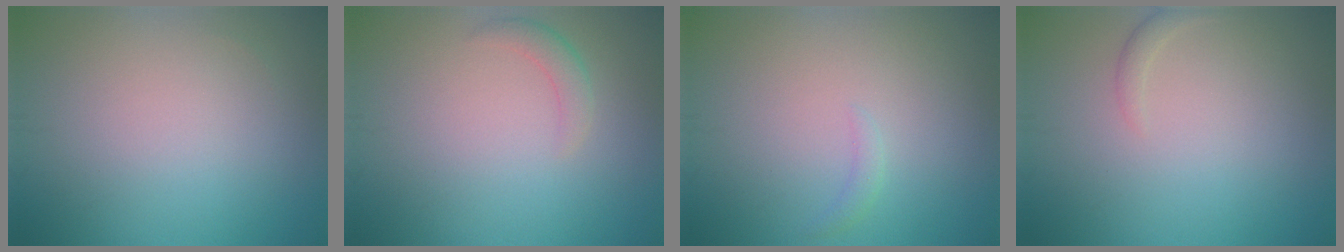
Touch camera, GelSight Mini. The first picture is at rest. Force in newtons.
{"total": 1.5, "press": 1.5, "slide": 0.1}
{"total": 0.8, "press": 0.8, "slide": 0.1}
{"total": 0.9, "press": 0.9, "slide": 0.1}